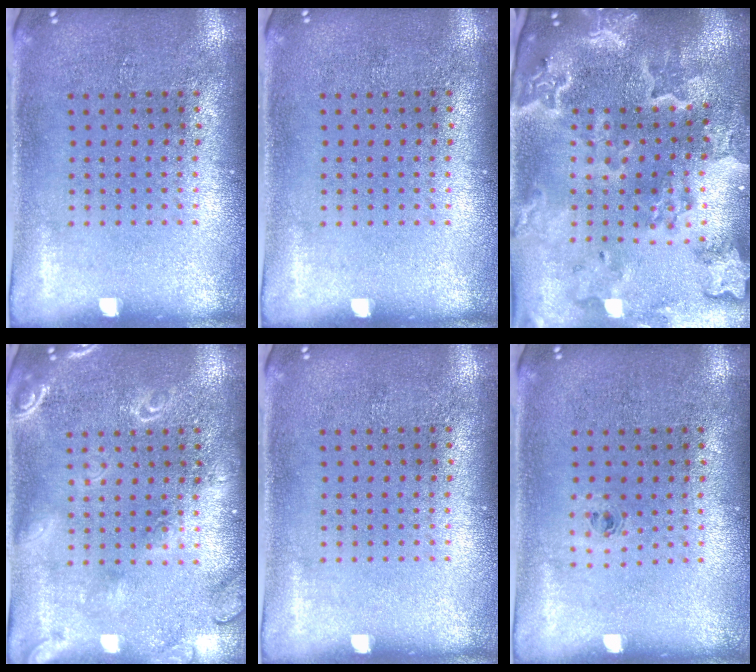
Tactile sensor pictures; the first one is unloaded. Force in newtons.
{"total": 0.0}
{"total": 4.3, "press": 3.6, "slide": 2.4}
{"total": 1.7, "press": 1.7, "slide": 0.2}
{"total": 0.0}
{"total": 0.5, "press": 0.3, "slide": 0.4}